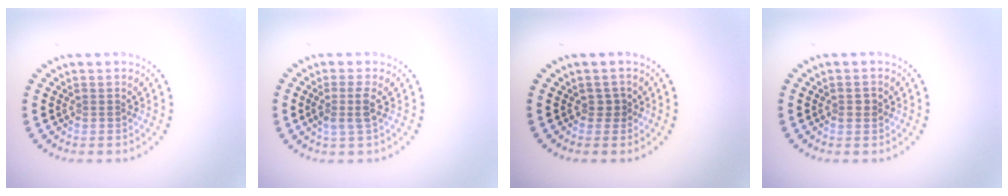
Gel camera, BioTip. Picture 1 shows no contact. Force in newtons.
{"total": 2.0, "press": 1.6, "slide": 1.1}
{"total": 0.8, "press": 0.7, "slide": 0.4}
{"total": 1.0, "press": 1.0, "slide": 0.2}